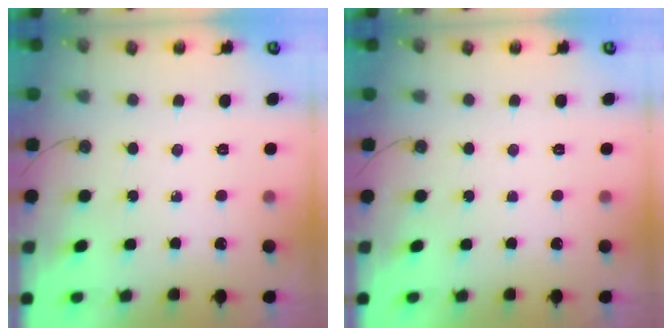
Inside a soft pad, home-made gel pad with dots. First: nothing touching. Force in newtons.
{"total": 0.0}